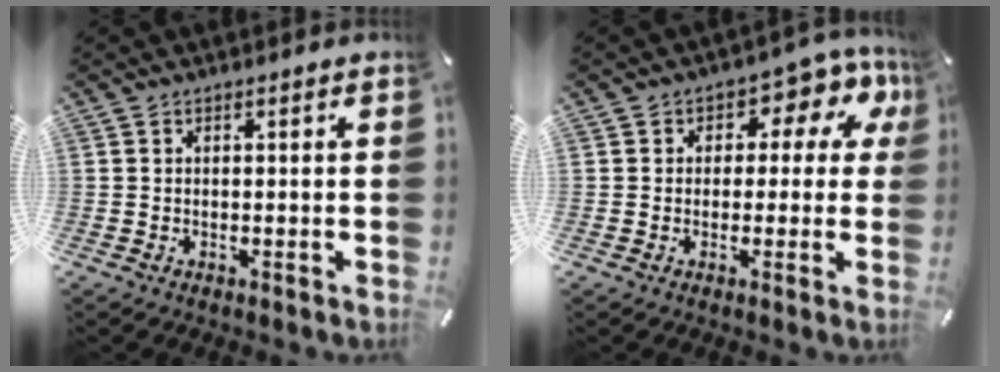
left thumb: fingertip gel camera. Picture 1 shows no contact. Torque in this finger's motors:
{"motor_torque": [0.19, 0.20, 0.50, 0.34, -0.03]}